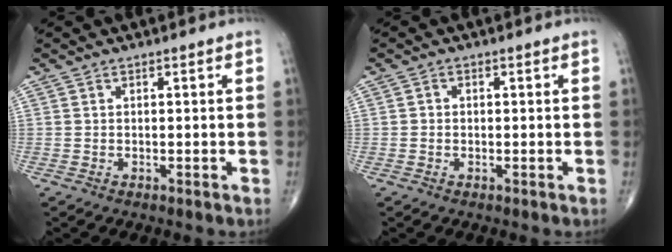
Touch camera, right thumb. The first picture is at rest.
{"total": 0.7, "force": [-0.1, 0.6, 0.3], "torque": [0.000, 0.002, -0.004]}